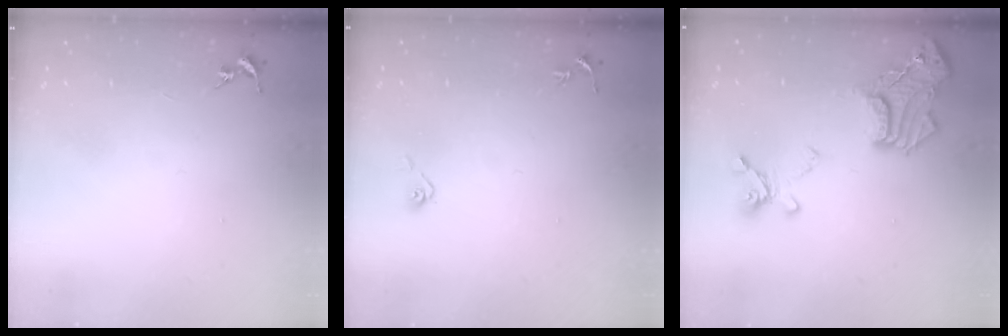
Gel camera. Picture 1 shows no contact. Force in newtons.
{"total": 3.8, "press": 3.2, "slide": 2.0}
{"total": 18.5, "press": 18.4, "slide": 1.5}